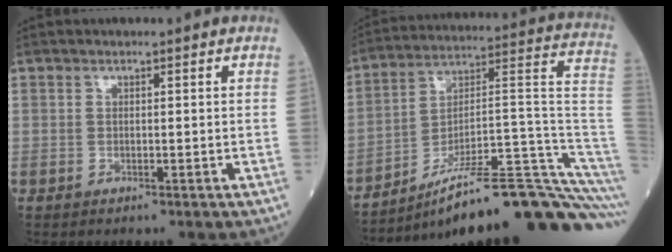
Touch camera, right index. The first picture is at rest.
{"total": 25.0, "force": [-19.1, -0.2, 16.1], "torque": [-0.126, 0.043, -0.290]}